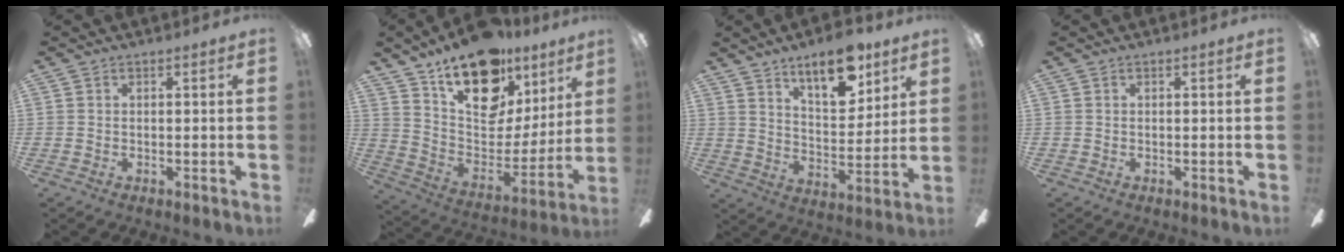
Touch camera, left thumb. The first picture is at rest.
{"total": 20.7, "force": [14.3, 11.0, 10.3], "torque": [-0.160, -0.092, 0.257]}
{"total": 13.4, "force": [9.5, 5.4, 7.9], "torque": [-0.109, -0.046, 0.162]}
{"total": 0.0}